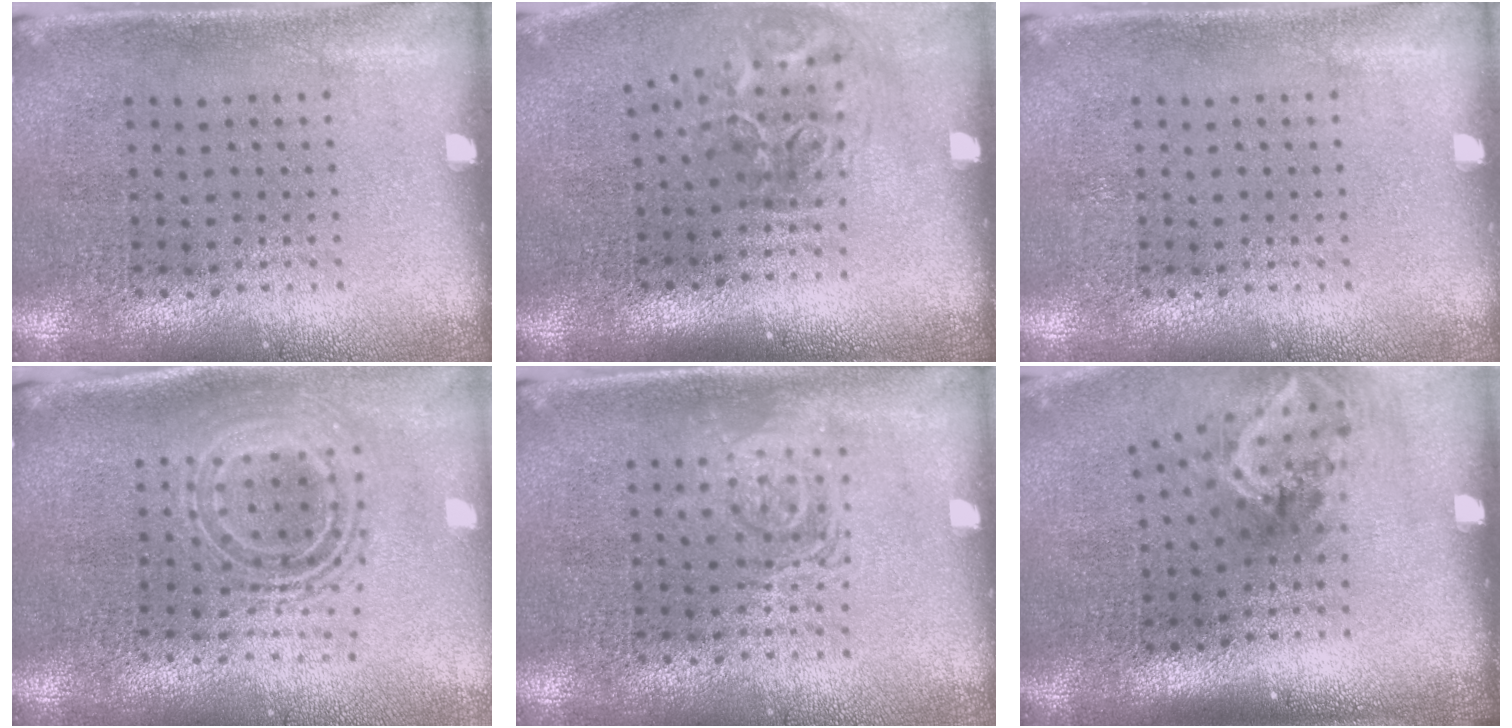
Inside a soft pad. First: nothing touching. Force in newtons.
{"total": 2.0, "press": 1.2, "slide": 1.6}
{"total": 0.0}
{"total": 2.1, "press": 1.6, "slide": 1.4}
{"total": 1.1, "press": 1.1, "slide": 0.2}
{"total": 2.1, "press": 1.3, "slide": 1.6}